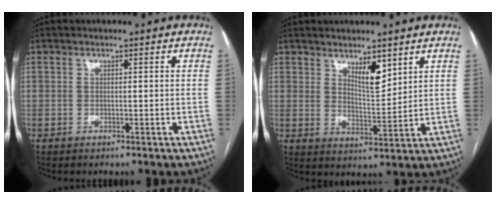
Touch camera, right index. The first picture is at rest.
{"total": 5.3, "force": [3.5, 1.5, 3.7], "torque": [-0.068, -0.011, 0.065]}